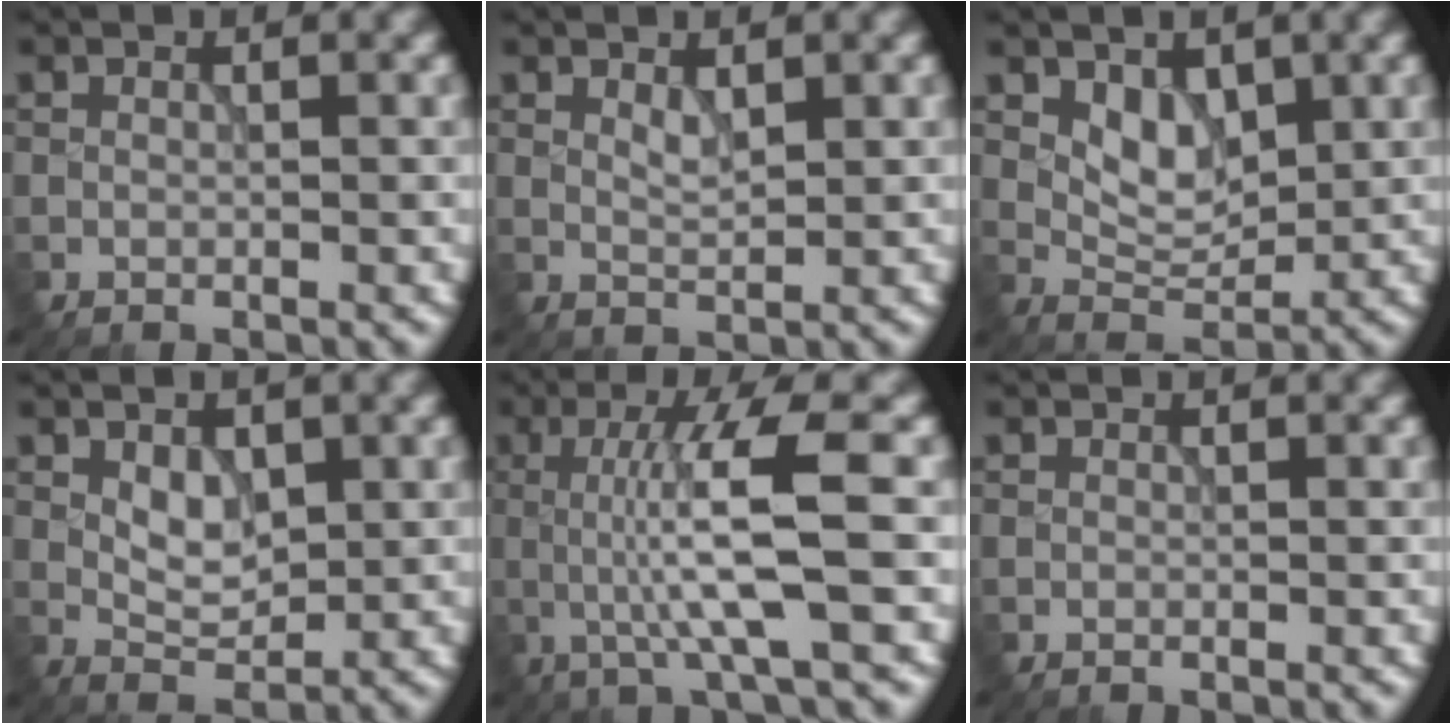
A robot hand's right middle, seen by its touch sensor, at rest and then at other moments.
{"total": 1.2, "force": [0.8, 0.4, 0.9], "torque": [-0.018, -0.002, 0.016]}
{"total": 3.1, "force": [1.3, 2.0, 1.9], "torque": [-0.033, -0.009, 0.027]}
{"total": 2.7, "force": [0.6, 1.8, 1.9], "torque": [-0.032, -0.004, 0.014]}
{"total": 6.9, "force": [-0.3, 0.9, 6.8], "torque": [-0.124, 0.003, -0.003]}
{"total": 0.0}